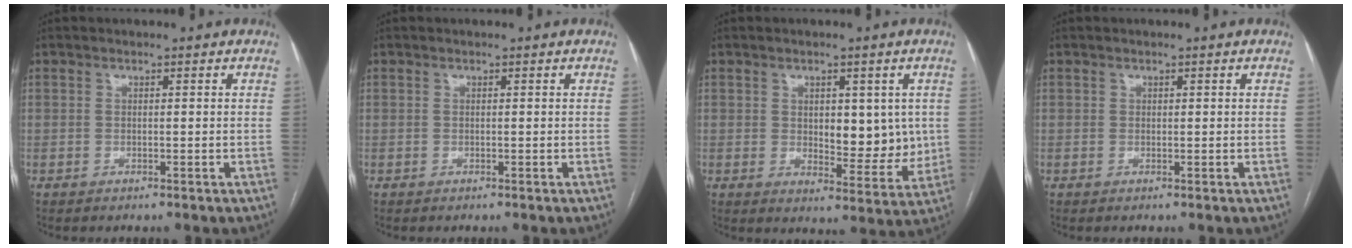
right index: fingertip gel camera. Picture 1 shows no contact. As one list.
[{"total": 0.0}, {"total": 8.9, "force": [1.0, 4.4, 7.6], "torque": [-0.089, -0.008, 0.023]}, {"total": 0.0}]